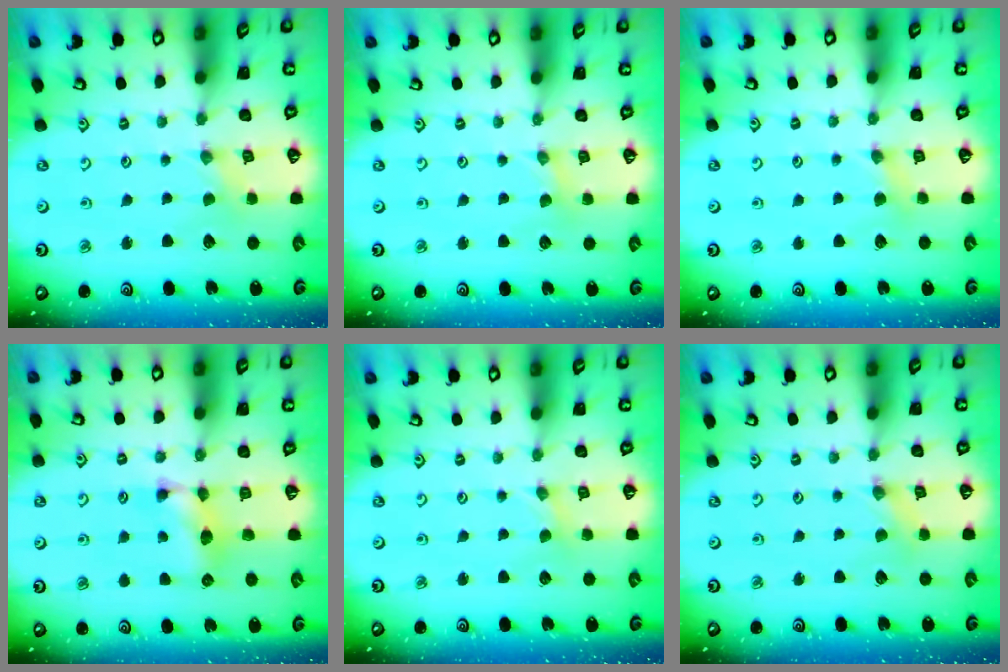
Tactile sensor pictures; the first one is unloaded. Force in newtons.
{"total": 1.6, "press": 1.6, "slide": 0.3}
{"total": 2.5, "press": 2.5, "slide": 0.4}
{"total": 8.9, "press": 8.9, "slide": 0.2}
{"total": 0.6, "press": 0.6, "slide": 0.2}
{"total": 1.3, "press": 1.3, "slide": 0.2}